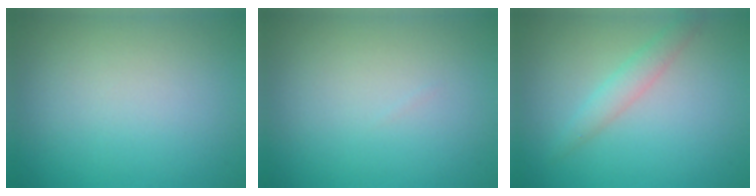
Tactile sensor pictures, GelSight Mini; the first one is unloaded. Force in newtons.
{"total": 0.0}
{"total": 1.9, "press": 1.9, "slide": 0.1}